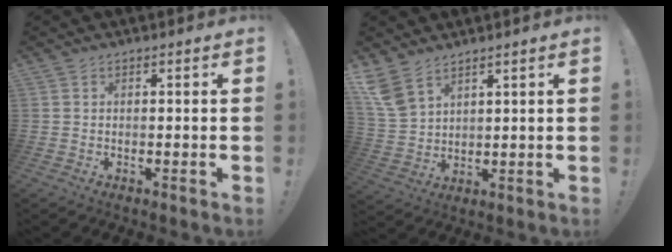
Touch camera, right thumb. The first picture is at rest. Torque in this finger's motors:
{"motor_torque": [-0.01, 0.15, 0.24, 0.39, 0.01]}